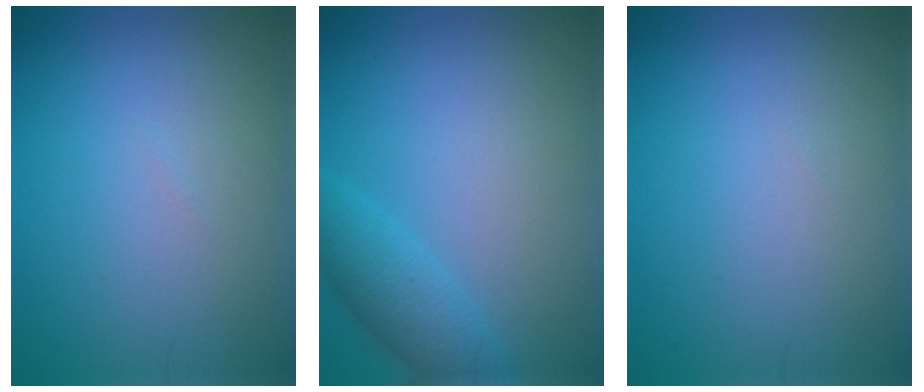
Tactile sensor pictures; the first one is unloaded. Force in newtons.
{"total": 3.0, "press": 3.0, "slide": 0.2}
{"total": 0.0}